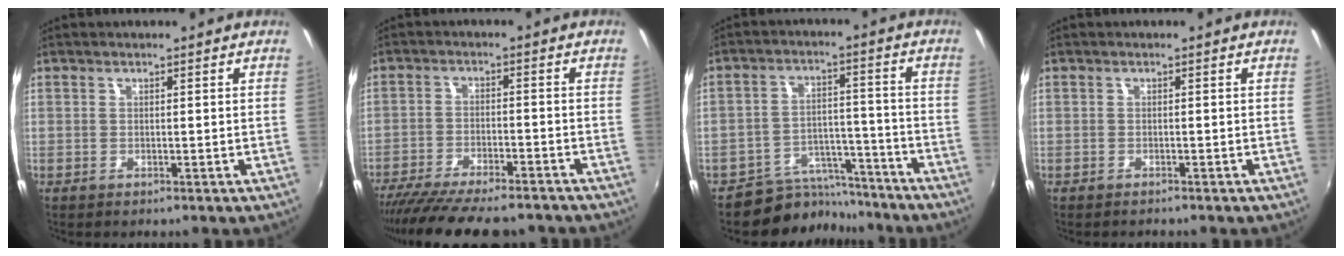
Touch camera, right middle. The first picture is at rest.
{"total": 16.8, "force": [-14.3, 3.7, 8.0], "torque": [-0.161, -0.039, -0.221]}
{"total": 9.3, "force": [-8.5, 3.9, 0.0], "torque": [-0.006, 0.035, -0.130]}
{"total": 0.8, "force": [-0.8, 0.2, 0.1], "torque": [-0.004, -0.004, -0.013]}